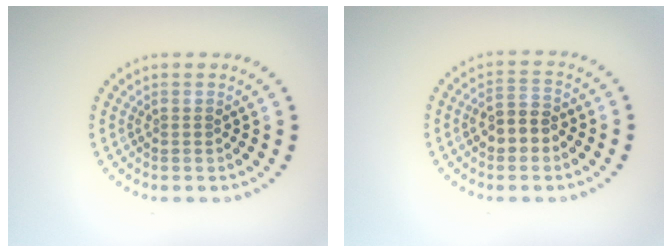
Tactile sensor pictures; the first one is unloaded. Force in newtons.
{"total": 2.9, "press": 2.9, "slide": 0.7}